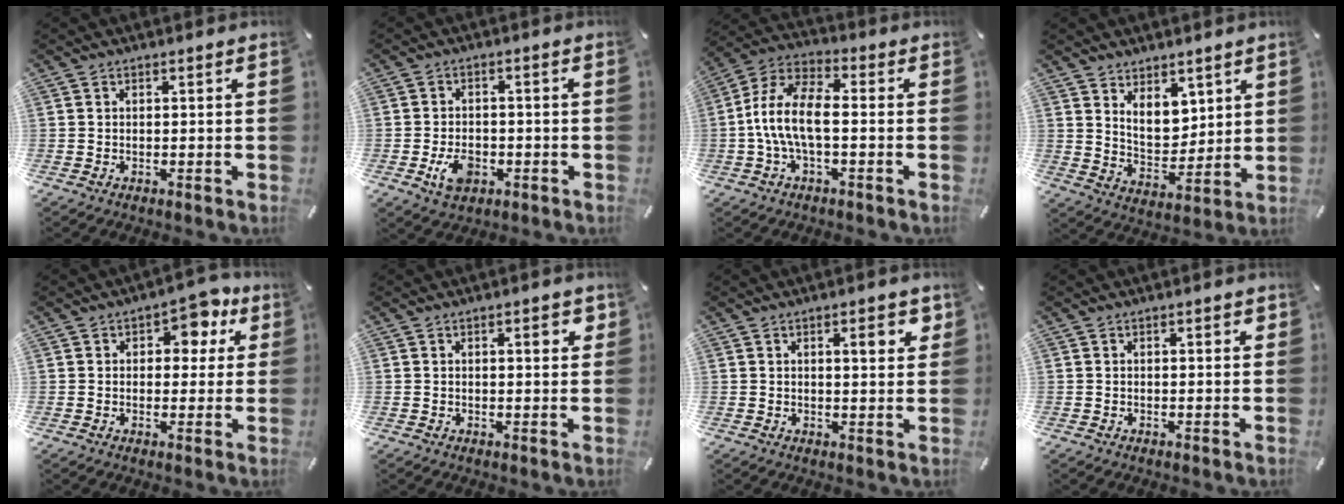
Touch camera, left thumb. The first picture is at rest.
{"total": 6.3, "force": [-2.3, 4.2, 4.1], "torque": [-0.083, 0.002, -0.045]}
{"total": 11.0, "force": [-1.9, 4.8, 9.7], "torque": [-0.201, 0.003, -0.034]}
{"total": 8.1, "force": [5.2, 5.5, 3.0], "torque": [-0.053, -0.034, 0.097]}
{"total": 7.2, "force": [3.1, 4.9, 4.1], "torque": [-0.031, -0.013, 0.044]}
{"total": 3.5, "force": [1.3, 1.1, 3.1], "torque": [-0.039, -0.003, 0.013]}
{"total": 5.3, "force": [2.2, 1.6, 4.5], "torque": [-0.060, -0.008, 0.029]}
{"total": 1.4, "force": [0.4, 0.5, 1.3], "torque": [-0.017, 0.000, 0.003]}